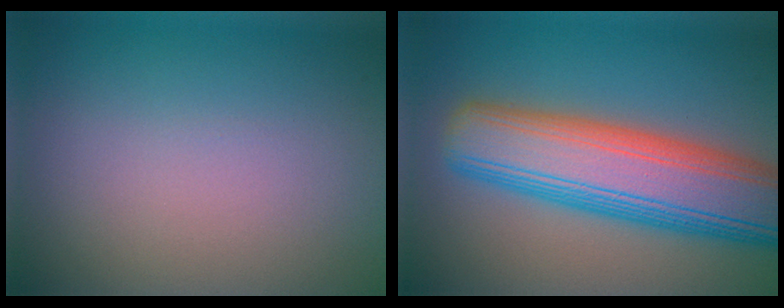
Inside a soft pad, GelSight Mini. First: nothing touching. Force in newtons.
{"total": 10.8, "press": 10.8, "slide": 0.4}